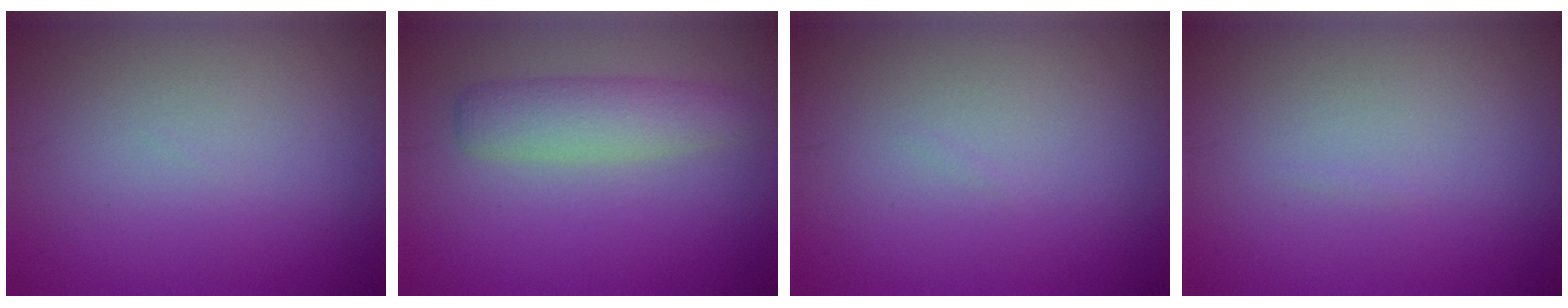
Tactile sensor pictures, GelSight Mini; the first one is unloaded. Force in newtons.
{"total": 3.3, "press": 3.3, "slide": 0.1}
{"total": 0.0}
{"total": 0.0}